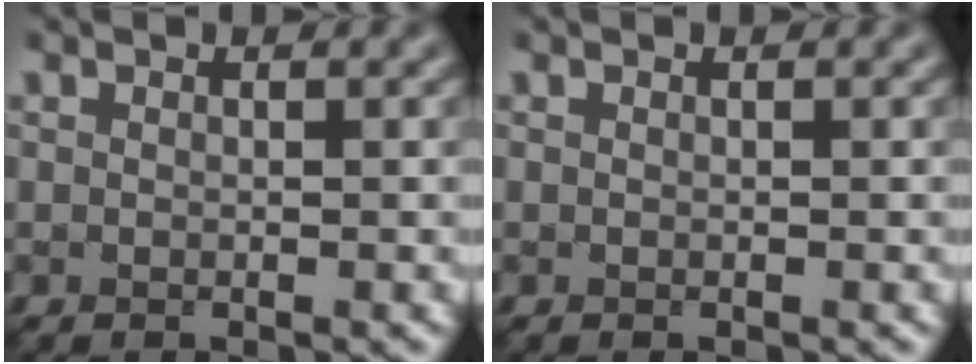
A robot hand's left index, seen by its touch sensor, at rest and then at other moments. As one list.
[{"total": 0.0}]